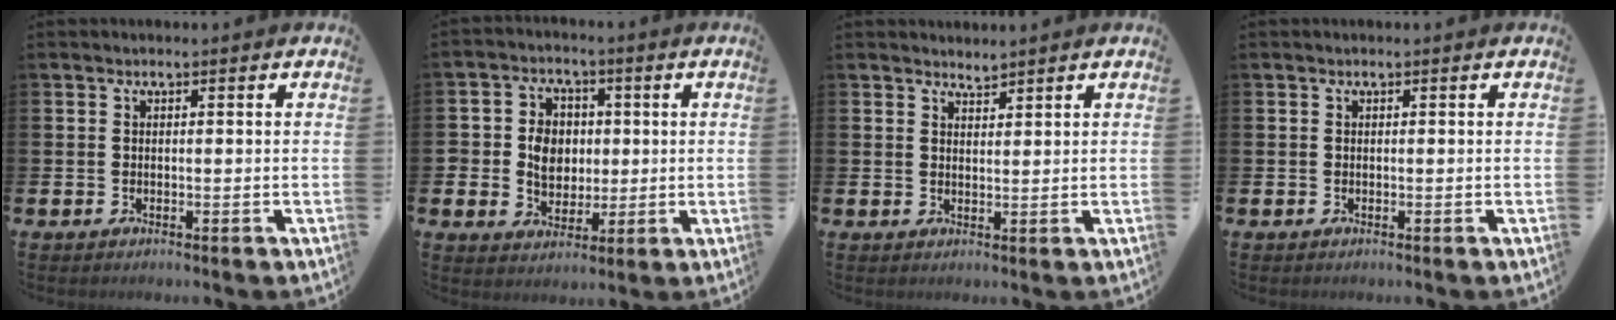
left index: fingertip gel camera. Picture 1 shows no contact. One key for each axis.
{"total": 5.6, "fx": 0.7, "fy": 4.9, "fz": 2.7, "tx": -0.058, "ty": 0.014, "tz": 0.009}
{"total": 2.0, "fx": 2.0, "fy": 0.3, "fz": -0.2, "tx": 0.000, "ty": -0.009, "tz": 0.037}
{"total": 0.0}